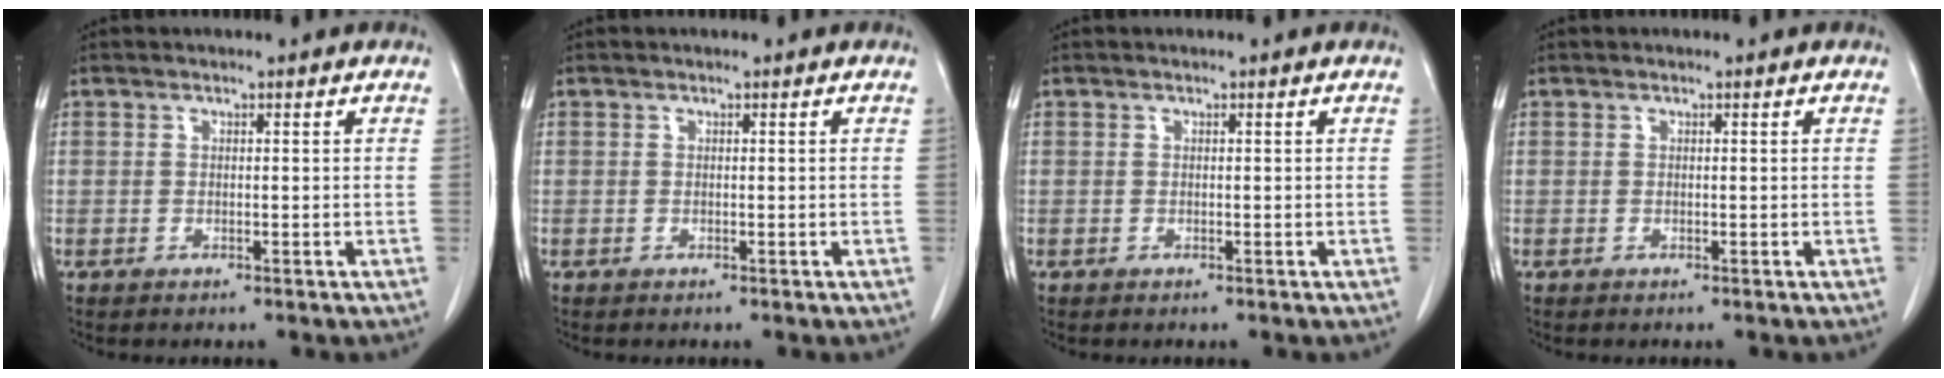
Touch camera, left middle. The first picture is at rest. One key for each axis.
{"total": 0.0}
{"total": 0.0}
{"total": 0.0}